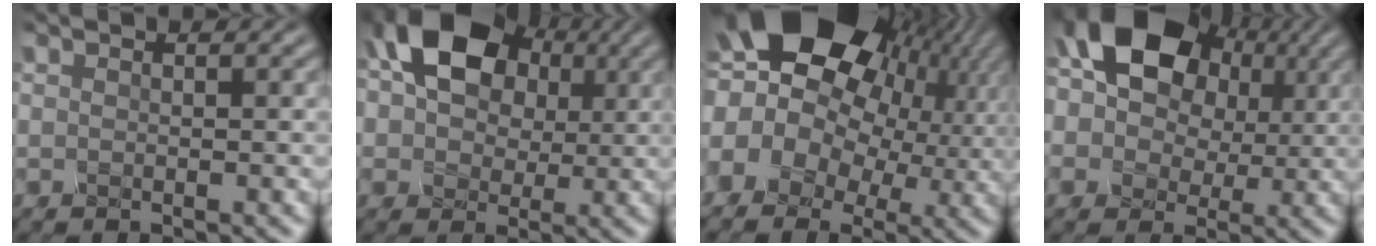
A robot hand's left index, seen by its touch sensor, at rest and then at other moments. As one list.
[{"total": 8.4, "force": [3.0, 6.3, 4.8], "torque": [-0.104, 0.019, 0.070]}, {"total": 15.8, "force": [3.6, 11.2, 10.5], "torque": [-0.211, 0.031, 0.084]}, {"total": 9.4, "force": [3.2, 7.0, 5.4], "torque": [-0.113, 0.017, 0.072]}]